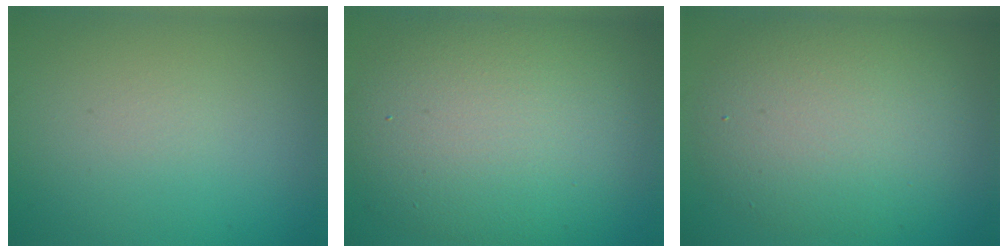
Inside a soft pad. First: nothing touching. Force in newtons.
{"total": 10.8, "press": 10.7, "slide": 0.6}
{"total": 7.3, "press": 7.3, "slide": 0.6}